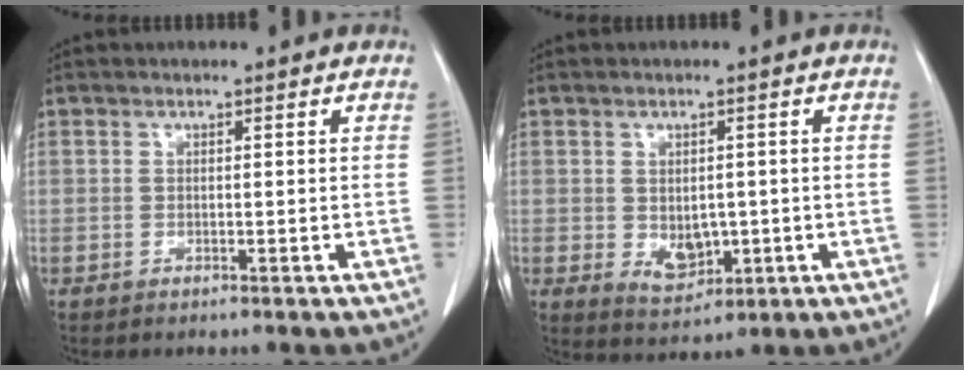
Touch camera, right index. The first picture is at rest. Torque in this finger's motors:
{"motor_torque": [0.23, 0.12, 0.07, 0.03]}